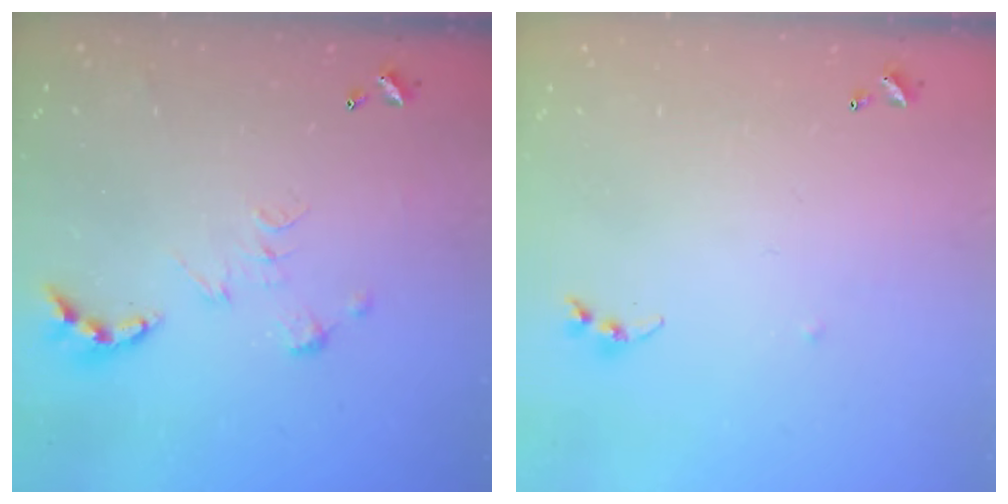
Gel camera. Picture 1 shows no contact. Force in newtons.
{"total": 5.0, "press": 5.0, "slide": 0.6}